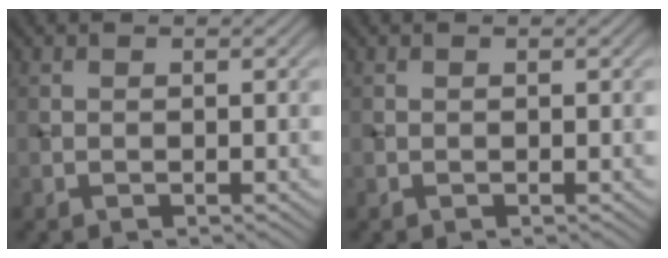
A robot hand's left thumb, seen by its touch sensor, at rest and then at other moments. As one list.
[{"total": 0.0}]